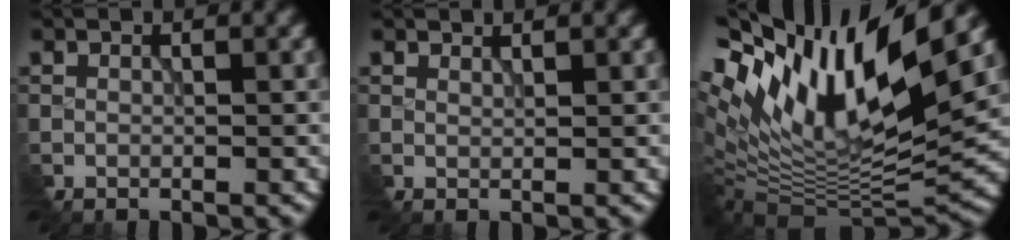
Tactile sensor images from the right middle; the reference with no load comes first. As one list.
[{"total": 1.5, "force": [1.4, 0.4, 0.2], "torque": [-0.006, 0.003, 0.023]}, {"total": 15.4, "force": [6.7, 4.9, 12.9], "torque": [-0.258, 0.024, 0.113]}]